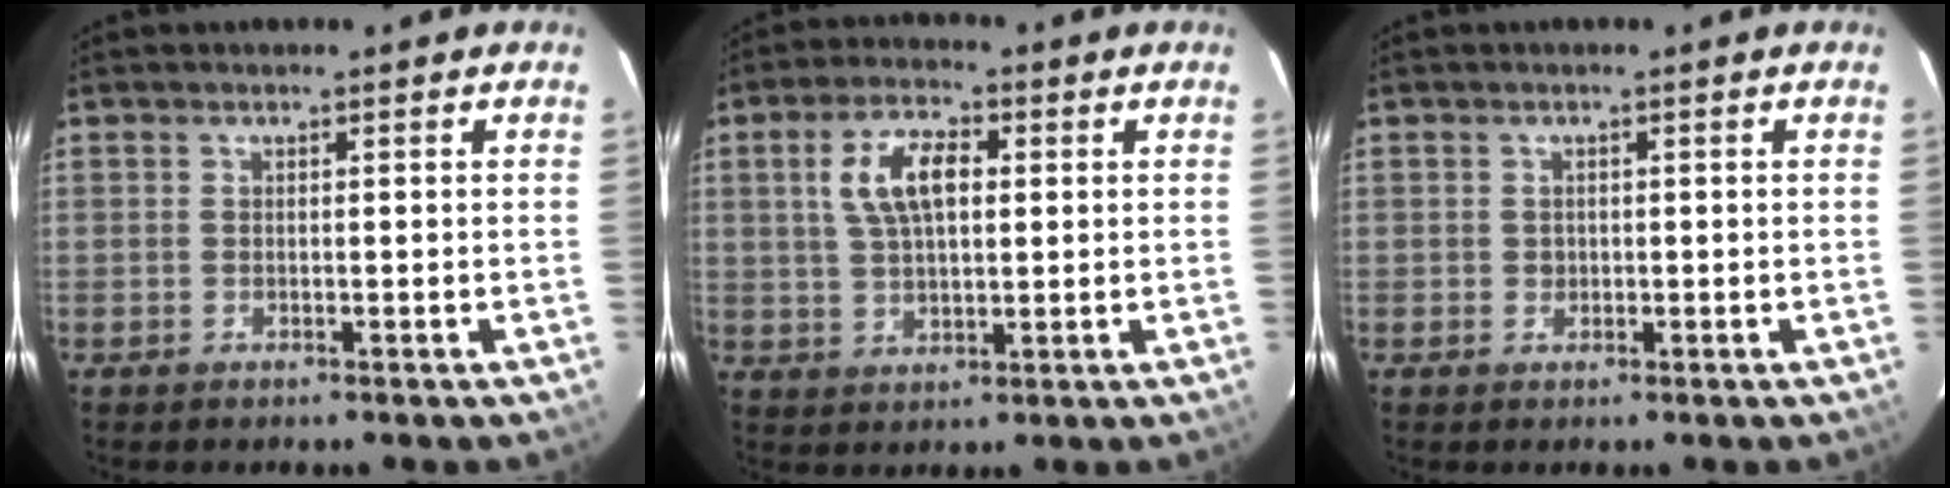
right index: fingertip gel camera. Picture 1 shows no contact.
{"total": 9.1, "force": [2.2, 4.6, 7.6], "torque": [-0.146, 0.017, 0.043]}
{"total": 1.1, "force": [0.0, 1.1, 0.2], "torque": [0.003, 0.002, 0.002]}